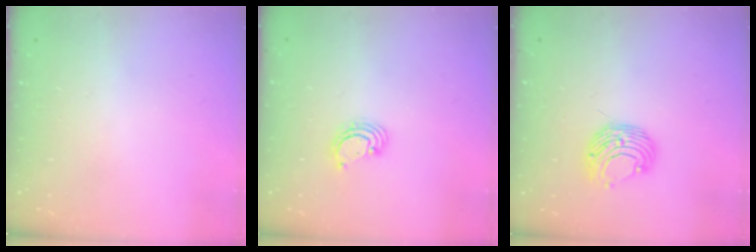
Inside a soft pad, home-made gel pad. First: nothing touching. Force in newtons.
{"total": 3.3, "press": 3.3, "slide": 0.4}
{"total": 8.5, "press": 8.5, "slide": 0.6}